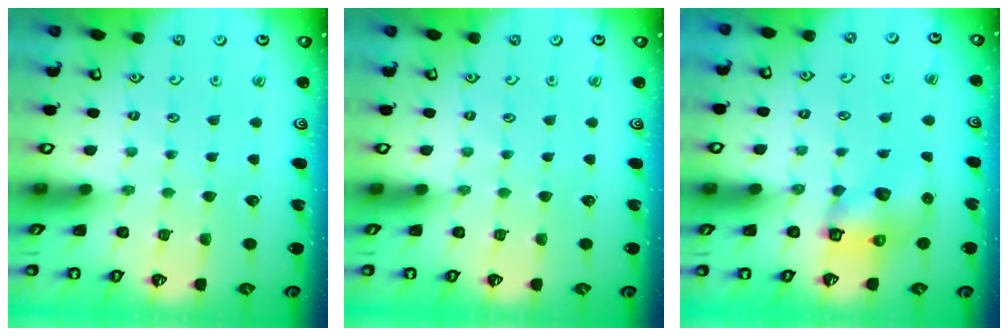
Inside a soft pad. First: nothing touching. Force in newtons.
{"total": 0.0}
{"total": 6.4, "press": 6.3, "slide": 0.9}